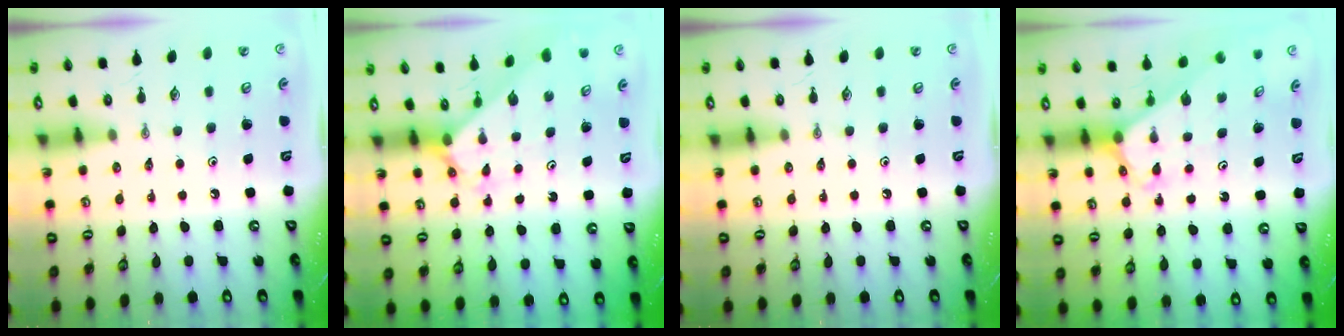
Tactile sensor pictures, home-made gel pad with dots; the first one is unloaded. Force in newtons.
{"total": 2.1, "press": 2.1, "slide": 0.2}
{"total": 0.0}
{"total": 2.7, "press": 2.7, "slide": 0.2}